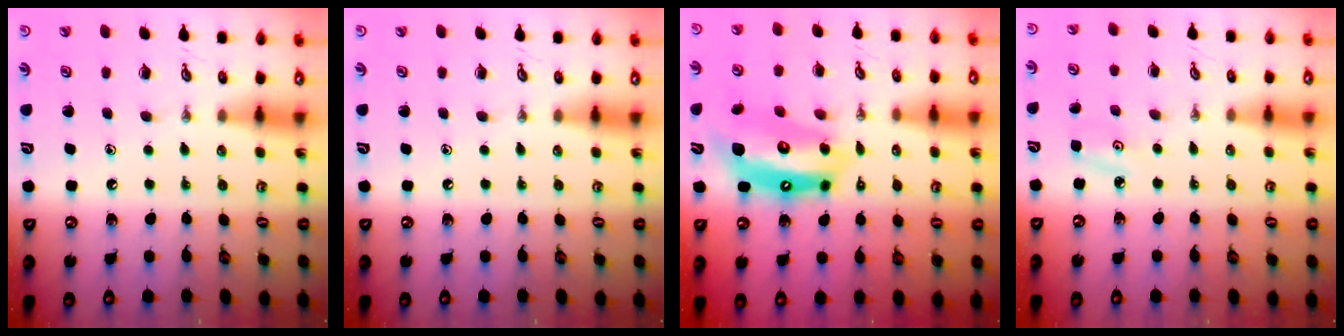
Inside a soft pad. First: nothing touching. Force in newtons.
{"total": 0.0}
{"total": 12.8, "press": 12.8, "slide": 0.9}
{"total": 3.0, "press": 3.0, "slide": 0.4}